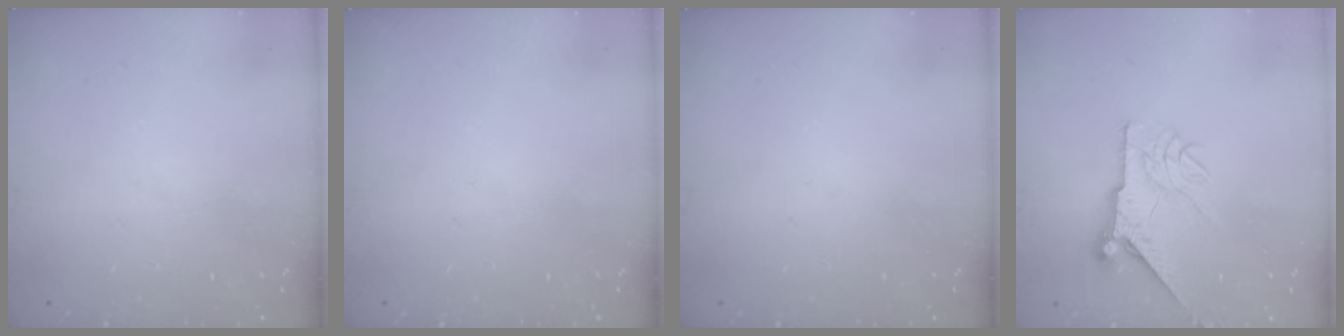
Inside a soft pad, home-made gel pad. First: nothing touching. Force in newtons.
{"total": 0.0}
{"total": 0.0}
{"total": 8.6, "press": 8.6, "slide": 0.5}